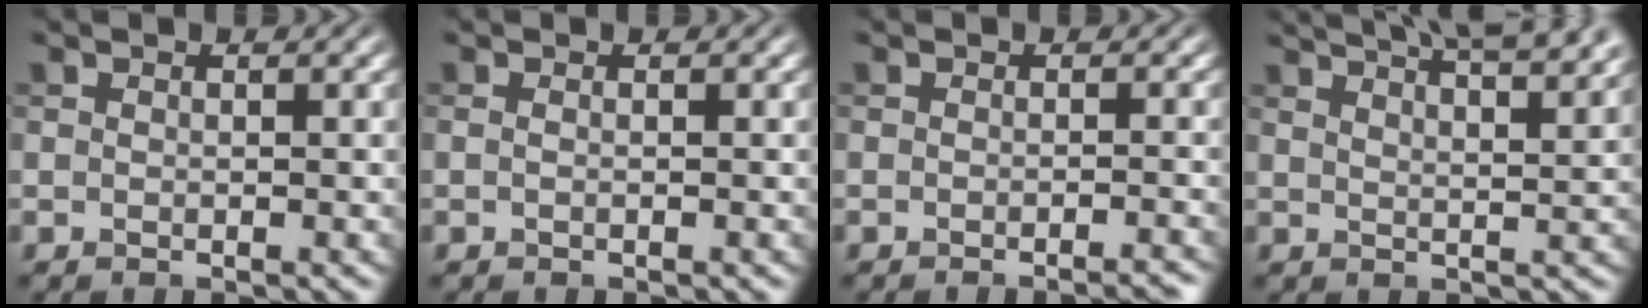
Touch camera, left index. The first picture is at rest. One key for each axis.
{"total": 0.6, "fx": 0.0, "fy": 0.2, "fz": 0.5, "tx": -0.009, "ty": -0.005, "tz": -0.004}
{"total": 2.3, "fx": -1.6, "fy": 0.5, "fz": 1.6, "tx": -0.008, "ty": 0.004, "tz": -0.025}
{"total": 10.9, "fx": 8.2, "fy": 3.3, "fz": 6.3, "tx": -0.048, "ty": 0.039, "tz": 0.068}